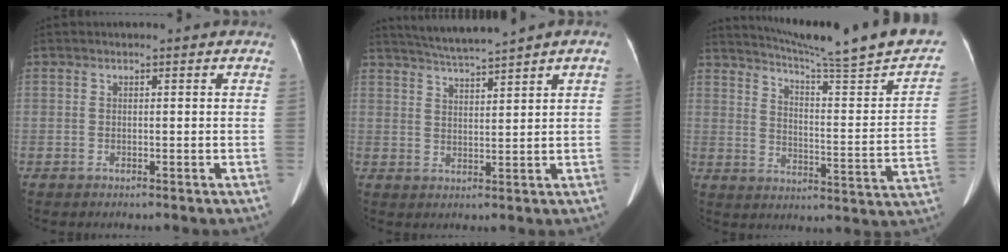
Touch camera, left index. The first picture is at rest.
{"total": 5.7, "force": [5.0, -1.2, 2.5], "torque": [-0.050, 0.007, 0.092]}
{"total": 24.1, "force": [21.2, 0.0, 11.5], "torque": [-0.174, -0.075, 0.272]}